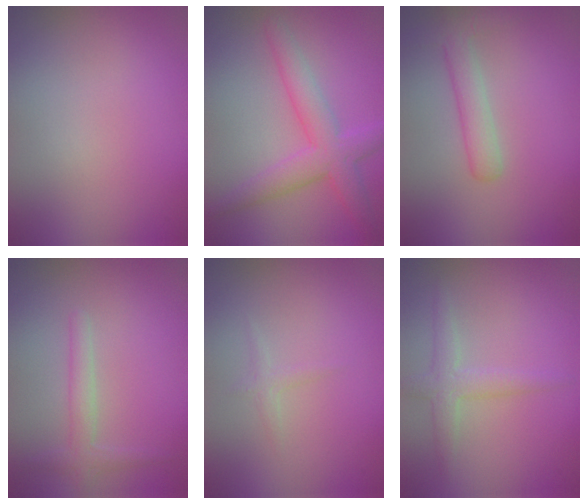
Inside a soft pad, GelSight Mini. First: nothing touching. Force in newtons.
{"total": 4.4, "press": 4.4, "slide": 0.1}
{"total": 2.3, "press": 2.3, "slide": 0.1}
{"total": 1.9, "press": 1.9, "slide": 0.0}
{"total": 0.8, "press": 0.8, "slide": 0.0}
{"total": 2.4, "press": 2.4, "slide": 0.0}